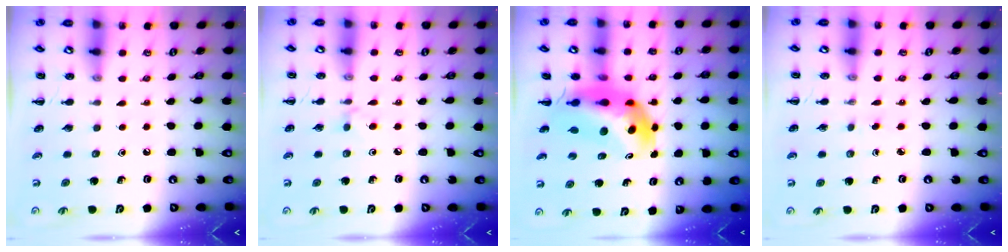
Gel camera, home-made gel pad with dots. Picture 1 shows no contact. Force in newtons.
{"total": 3.7, "press": 3.5, "slide": 1.4}
{"total": 9.4, "press": 8.8, "slide": 3.1}
{"total": 1.7, "press": 1.5, "slide": 0.8}